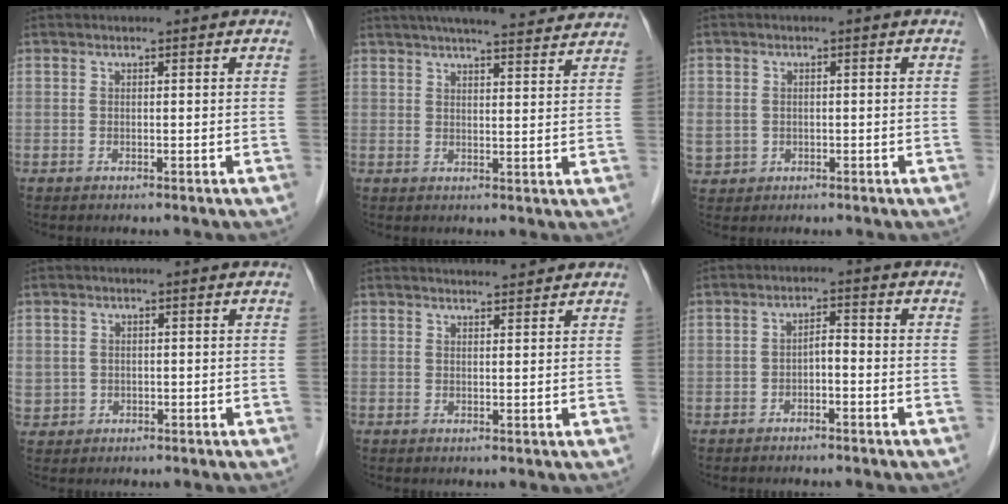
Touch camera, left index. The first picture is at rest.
{"total": 16.2, "force": [14.5, 2.0, 6.9], "torque": [-0.100, 0.028, 0.188]}
{"total": 6.7, "force": [-0.7, 6.0, 2.9], "torque": [-0.109, 0.008, 0.007]}
{"total": 3.3, "force": [-0.1, 3.2, 0.8], "torque": [-0.021, 0.005, 0.012]}
{"total": 3.4, "force": [3.4, 0.1, 0.4], "torque": [-0.012, 0.009, 0.050]}
{"total": 2.3, "force": [-1.1, 0.7, 1.8], "torque": [-0.030, 0.011, -0.018]}